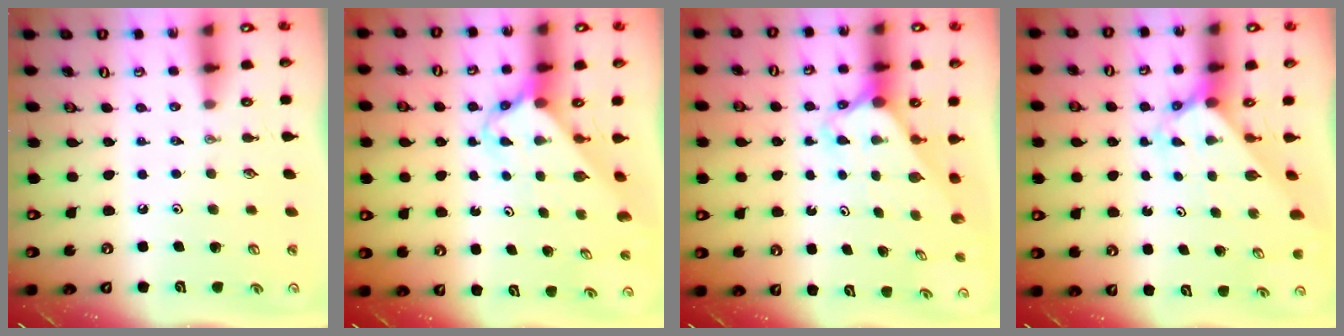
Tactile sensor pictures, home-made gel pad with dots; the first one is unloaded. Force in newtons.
{"total": 2.9, "press": 2.9, "slide": 0.3}
{"total": 2.3, "press": 2.3, "slide": 0.2}
{"total": 2.4, "press": 2.4, "slide": 0.3}